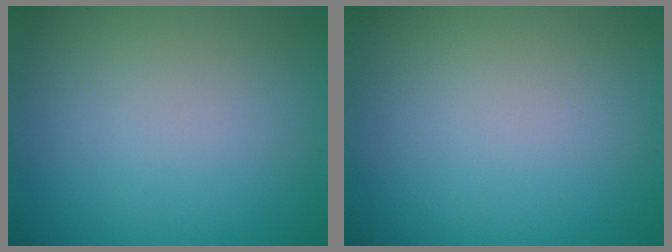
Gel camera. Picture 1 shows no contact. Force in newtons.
{"total": 0.0}